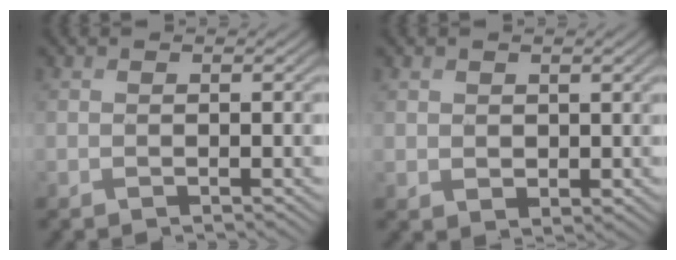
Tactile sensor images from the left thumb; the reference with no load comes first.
{"total": 2.1, "force": [1.0, 1.6, 0.8], "torque": [-0.024, -0.006, 0.022]}